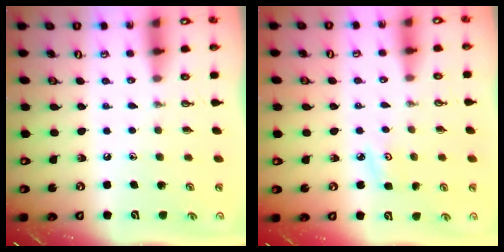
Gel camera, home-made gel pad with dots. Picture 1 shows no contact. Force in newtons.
{"total": 3.6, "press": 3.6, "slide": 0.5}